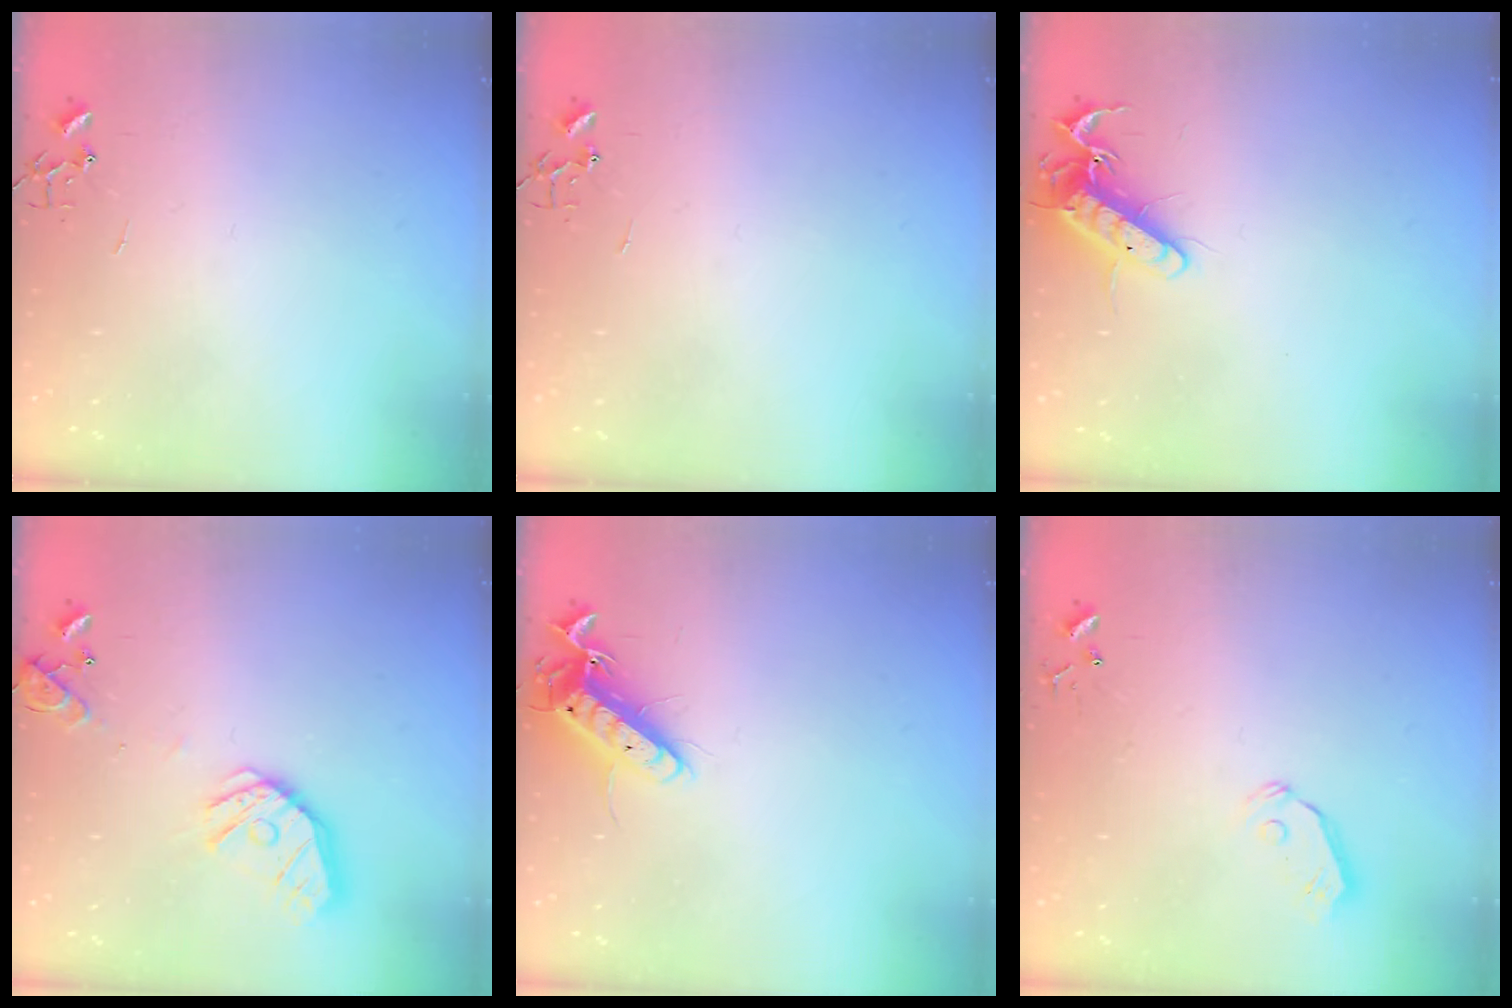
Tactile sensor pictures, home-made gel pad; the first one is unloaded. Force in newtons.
{"total": 0.0}
{"total": 13.7, "press": 13.6, "slide": 1.5}
{"total": 15.8, "press": 15.5, "slide": 2.5}
{"total": 12.2, "press": 12.1, "slide": 1.4}
{"total": 4.4, "press": 4.3, "slide": 0.5}